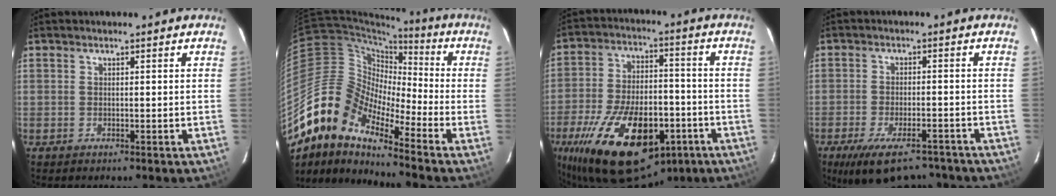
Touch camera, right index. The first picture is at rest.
{"total": 15.3, "force": [-11.6, 5.4, 8.4], "torque": [-0.130, -0.005, -0.238]}
{"total": 25.8, "force": [-12.8, 13.0, 18.3], "torque": [-0.354, -0.023, -0.191]}
{"total": 14.4, "force": [-10.8, 5.7, 7.6], "torque": [-0.153, -0.021, -0.160]}